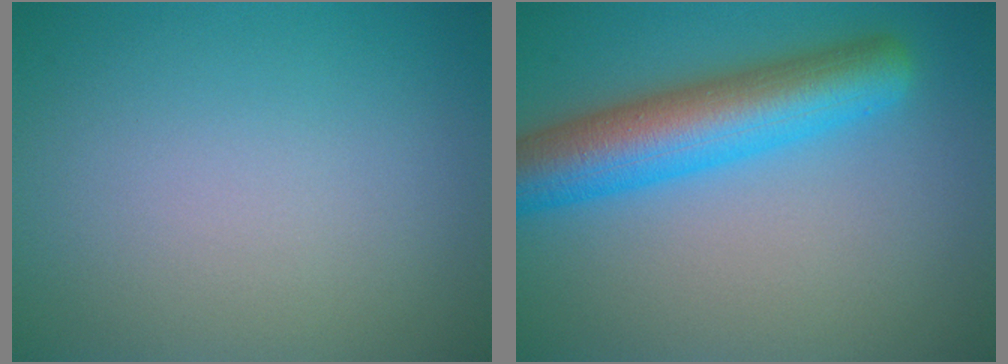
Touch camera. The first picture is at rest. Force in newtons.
{"total": 7.8, "press": 7.8, "slide": 0.2}